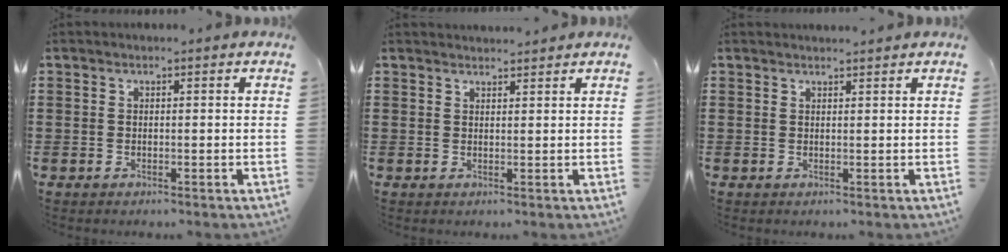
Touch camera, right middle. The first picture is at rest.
{"total": 1.6, "force": [1.6, 0.1, 0.1], "torque": [0.003, -0.001, 0.029]}
{"total": 1.1, "force": [1.1, -0.1, 0.1], "torque": [-0.004, -0.002, 0.021]}